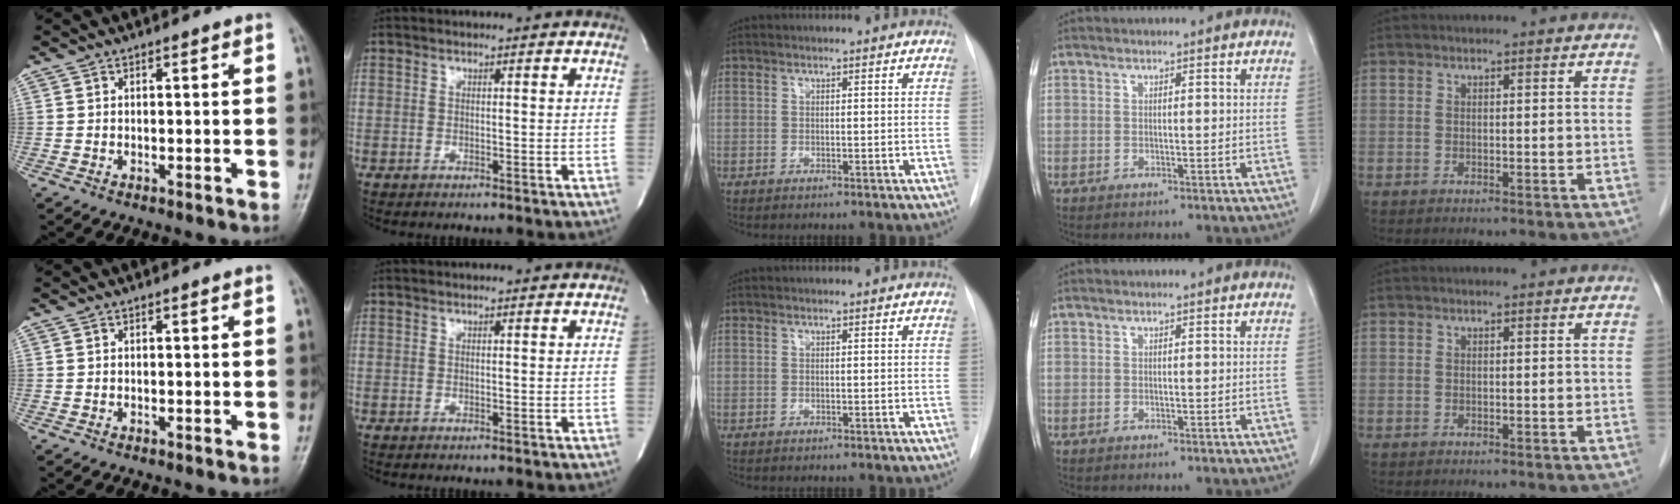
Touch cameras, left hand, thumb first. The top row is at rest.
{}